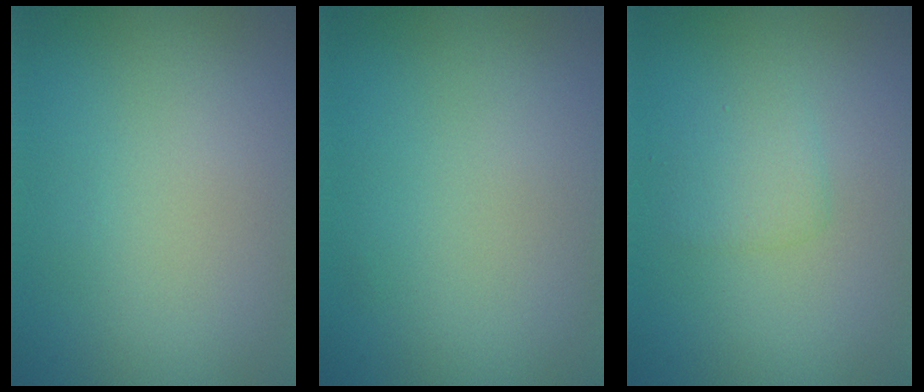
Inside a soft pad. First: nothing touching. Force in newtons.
{"total": 0.0}
{"total": 1.8, "press": 1.8, "slide": 0.1}